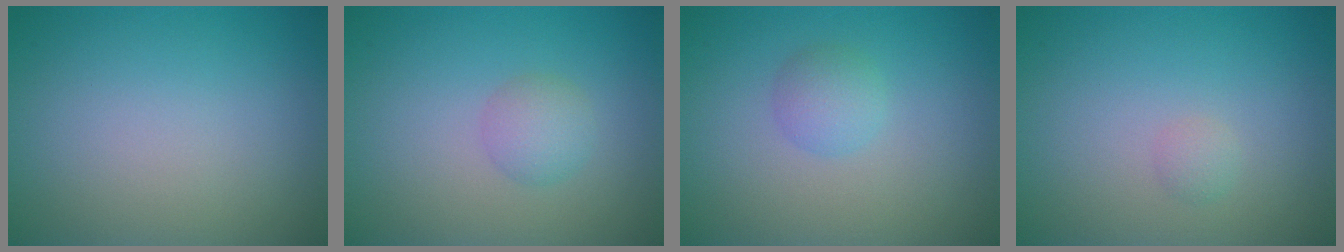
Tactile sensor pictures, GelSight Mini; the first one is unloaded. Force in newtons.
{"total": 1.9, "press": 1.9, "slide": 0.0}
{"total": 1.8, "press": 1.8, "slide": 0.2}
{"total": 0.7, "press": 0.7, "slide": 0.0}